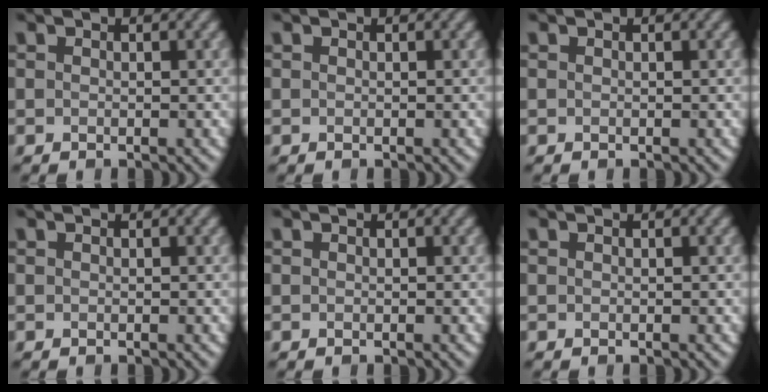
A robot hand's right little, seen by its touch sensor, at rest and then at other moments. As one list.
[{"total": 0.0}, {"total": 0.0}, {"total": 0.0}, {"total": 0.0}, {"total": 0.0}]